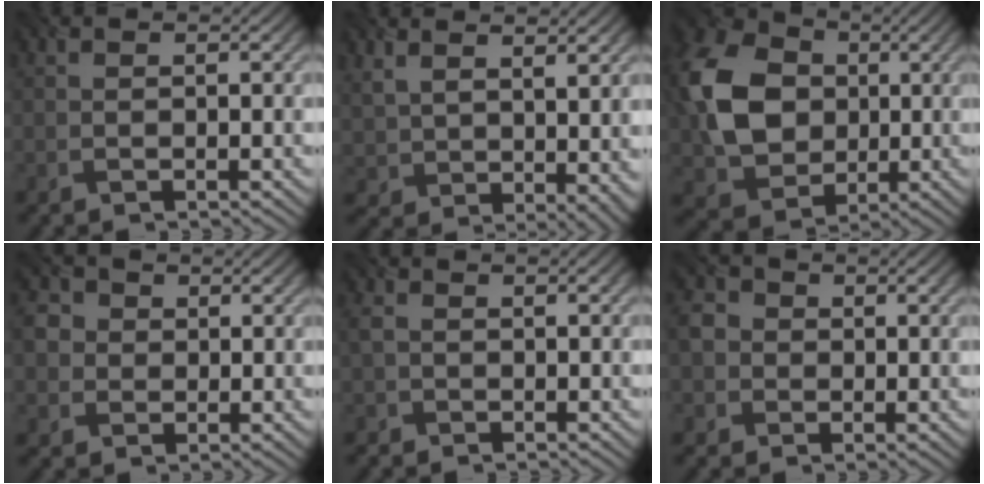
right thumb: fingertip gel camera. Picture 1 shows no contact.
{"total": 7.7, "force": [3.4, 3.7, 5.8], "torque": [-0.126, -0.014, 0.087]}
{"total": 13.6, "force": [1.2, 10.7, 8.3], "torque": [-0.219, 0.021, 0.017]}
{"total": 4.9, "force": [0.9, 4.4, 1.8], "torque": [-0.073, 0.011, -0.001]}
{"total": 1.9, "force": [-0.4, 1.5, 1.2], "torque": [-0.033, 0.000, -0.015]}
{"total": 4.0, "force": [0.0, 3.7, 1.4], "torque": [-0.048, 0.004, -0.011]}